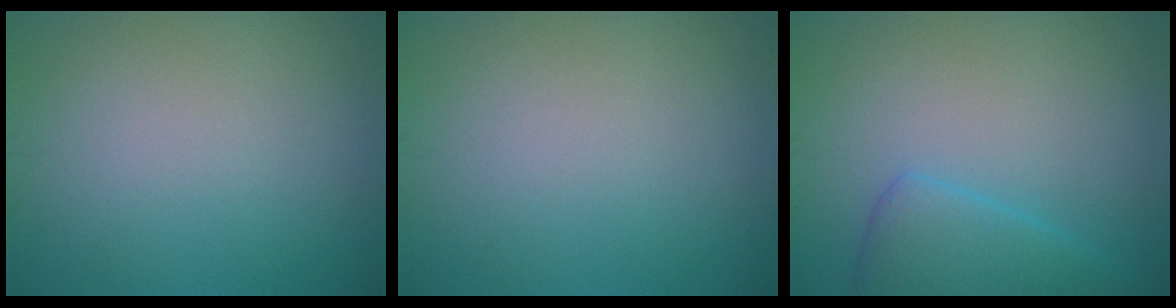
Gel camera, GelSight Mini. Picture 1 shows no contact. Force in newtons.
{"total": 0.0}
{"total": 3.5, "press": 3.5, "slide": 0.2}